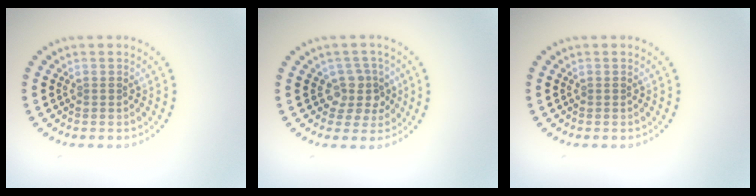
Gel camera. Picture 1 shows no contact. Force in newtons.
{"total": 2.8, "press": 2.2, "slide": 1.8}
{"total": 0.0}